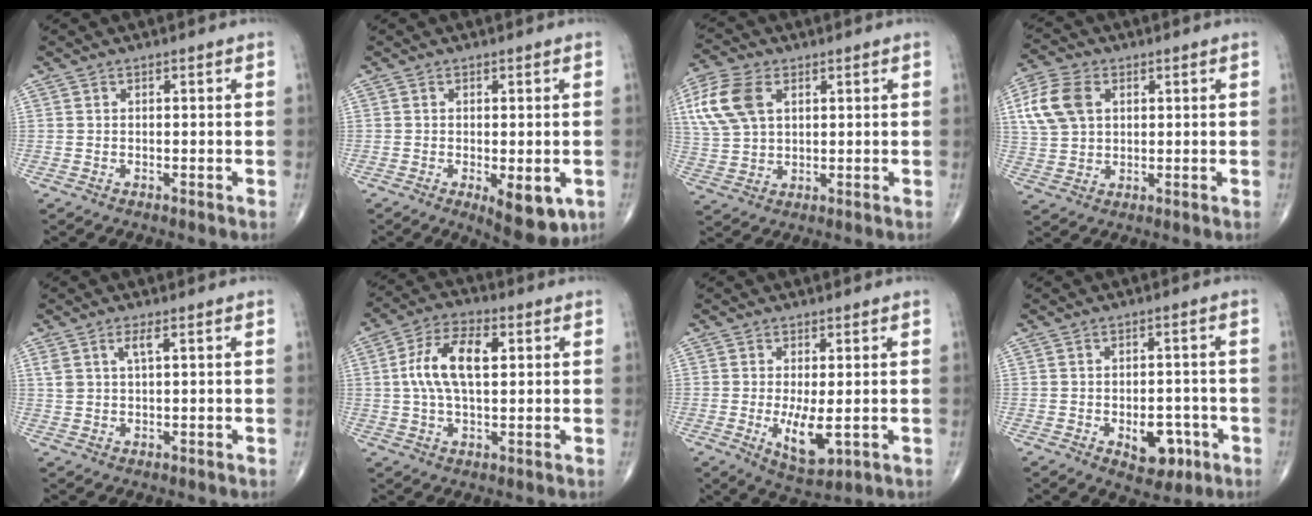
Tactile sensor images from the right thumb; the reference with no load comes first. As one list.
[{"total": 8.2, "force": [-2.6, 3.3, 7.0], "torque": [-0.083, -0.015, -0.030]}, {"total": 11.3, "force": [3.9, 7.0, 7.9], "torque": [-0.173, 0.002, 0.079]}, {"total": 9.7, "force": [2.9, 6.7, 6.5], "torque": [-0.131, 0.004, 0.055]}, {"total": 2.8, "force": [1.4, 0.7, 2.4], "torque": [-0.053, 0.000, 0.030]}, {"total": 11.2, "force": [1.9, 5.5, 9.6], "torque": [-0.187, 0.016, 0.032]}, {"total": 6.9, "force": [-0.9, 2.6, 6.3], "torque": [-0.109, -0.021, -0.004]}, {"total": 7.3, "force": [-2.6, 4.4, 5.2], "torque": [-0.045, 0.015, -0.026]}]